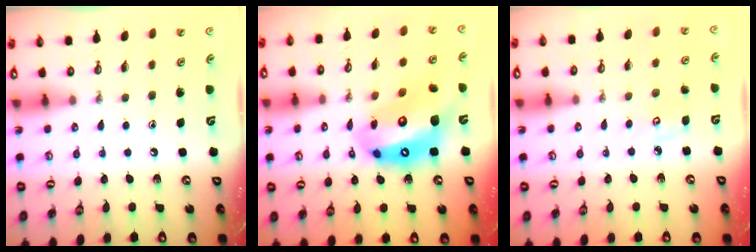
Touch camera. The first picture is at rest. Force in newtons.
{"total": 18.3, "press": 18.1, "slide": 2.8}
{"total": 4.6, "press": 4.6, "slide": 0.3}